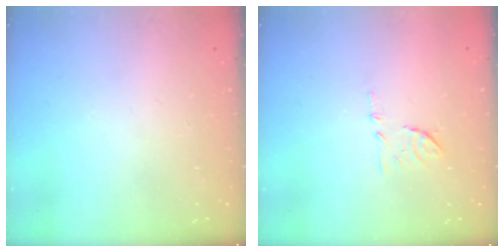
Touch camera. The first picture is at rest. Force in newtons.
{"total": 7.5, "press": 7.5, "slide": 0.8}